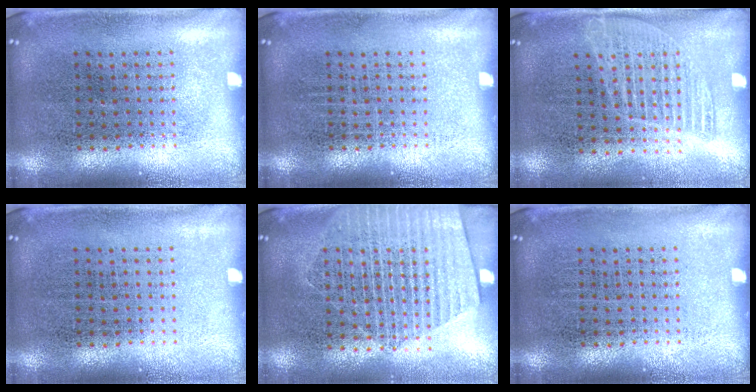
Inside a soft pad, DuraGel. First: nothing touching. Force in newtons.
{"total": 0.0}
{"total": 1.1, "press": 1.0, "slide": 0.5}
{"total": 0.0}
{"total": 1.8, "press": 1.6, "slide": 0.8}
{"total": 0.0}